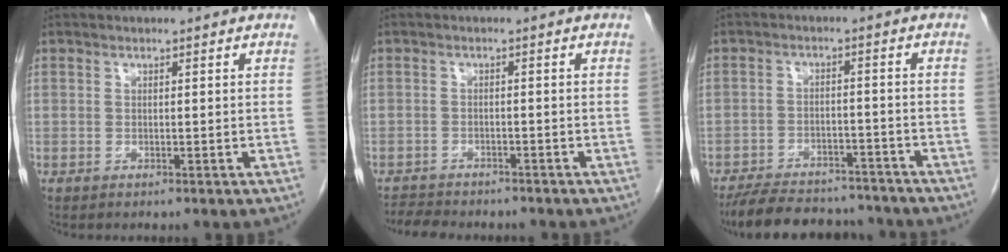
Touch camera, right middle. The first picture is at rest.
{"total": 6.1, "force": [-5.6, 1.6, 1.8], "torque": [-0.032, -0.007, -0.082]}
{"total": 14.5, "force": [-13.0, 4.1, 4.9], "torque": [-0.086, 0.003, -0.186]}